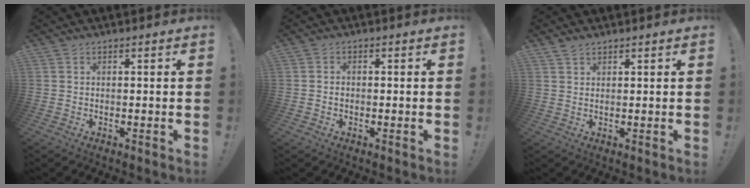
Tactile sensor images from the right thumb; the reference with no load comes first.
{"total": 1.0, "force": [-0.4, 0.8, 0.4], "torque": [-0.001, 0.002, -0.010]}
{"total": 1.8, "force": [1.6, 0.6, 0.7], "torque": [-0.009, -0.006, 0.028]}